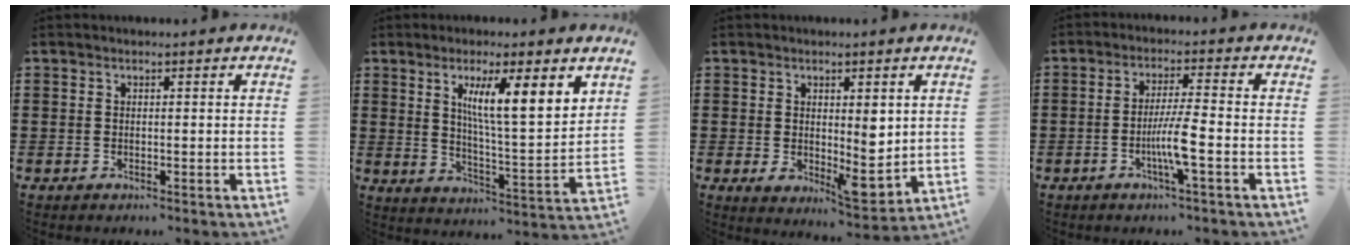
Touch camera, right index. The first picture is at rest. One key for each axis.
{"total": 8.1, "fx": 4.0, "fy": 1.3, "fz": 6.9, "tx": -0.128, "ty": -0.014, "tz": 0.063}
{"total": 5.5, "fx": 1.0, "fy": 3.3, "fz": 4.3, "tx": -0.058, "ty": -0.009, "tz": 0.015}
{"total": 5.7, "fx": -2.0, "fy": -0.1, "fz": 5.4, "tx": -0.106, "ty": -0.012, "tz": -0.041}